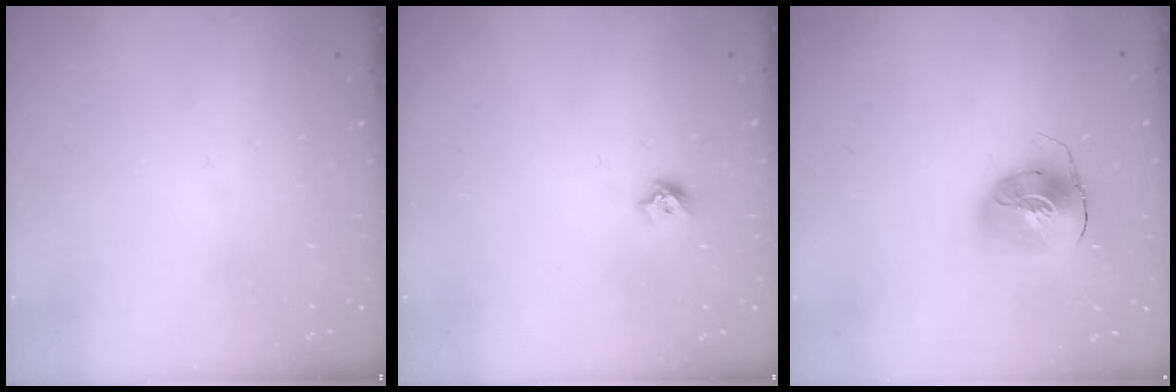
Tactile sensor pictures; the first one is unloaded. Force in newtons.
{"total": 5.4, "press": 5.3, "slide": 1.0}
{"total": 9.3, "press": 9.2, "slide": 1.3}